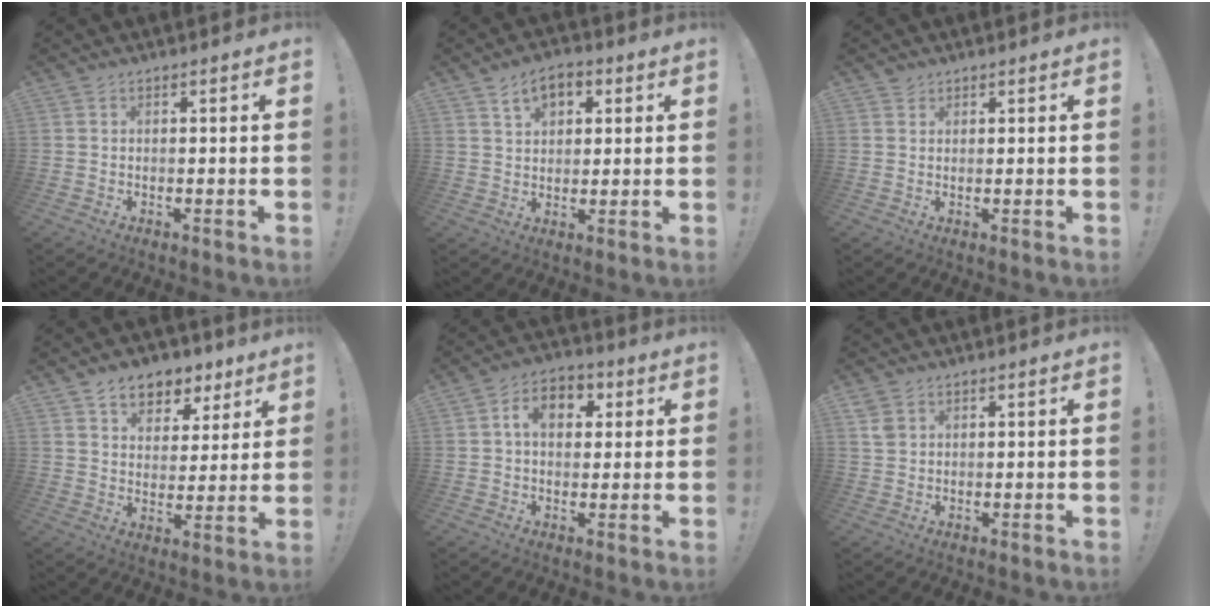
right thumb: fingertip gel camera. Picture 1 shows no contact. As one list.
[{"total": 7.8, "force": [3.6, 5.2, 4.6], "torque": [-0.064, -0.005, 0.066]}, {"total": 1.5, "force": [1.2, 0.7, 0.3], "torque": [-0.004, -0.005, 0.023]}, {"total": 8.9, "force": [6.0, 5.9, 3.0], "torque": [-0.039, -0.039, 0.112]}, {"total": 9.5, "force": [2.3, 6.8, 6.2], "torque": [-0.089, 0.008, 0.041]}, {"total": 3.0, "force": [1.8, 2.1, 1.2], "torque": [-0.017, -0.004, 0.033]}]